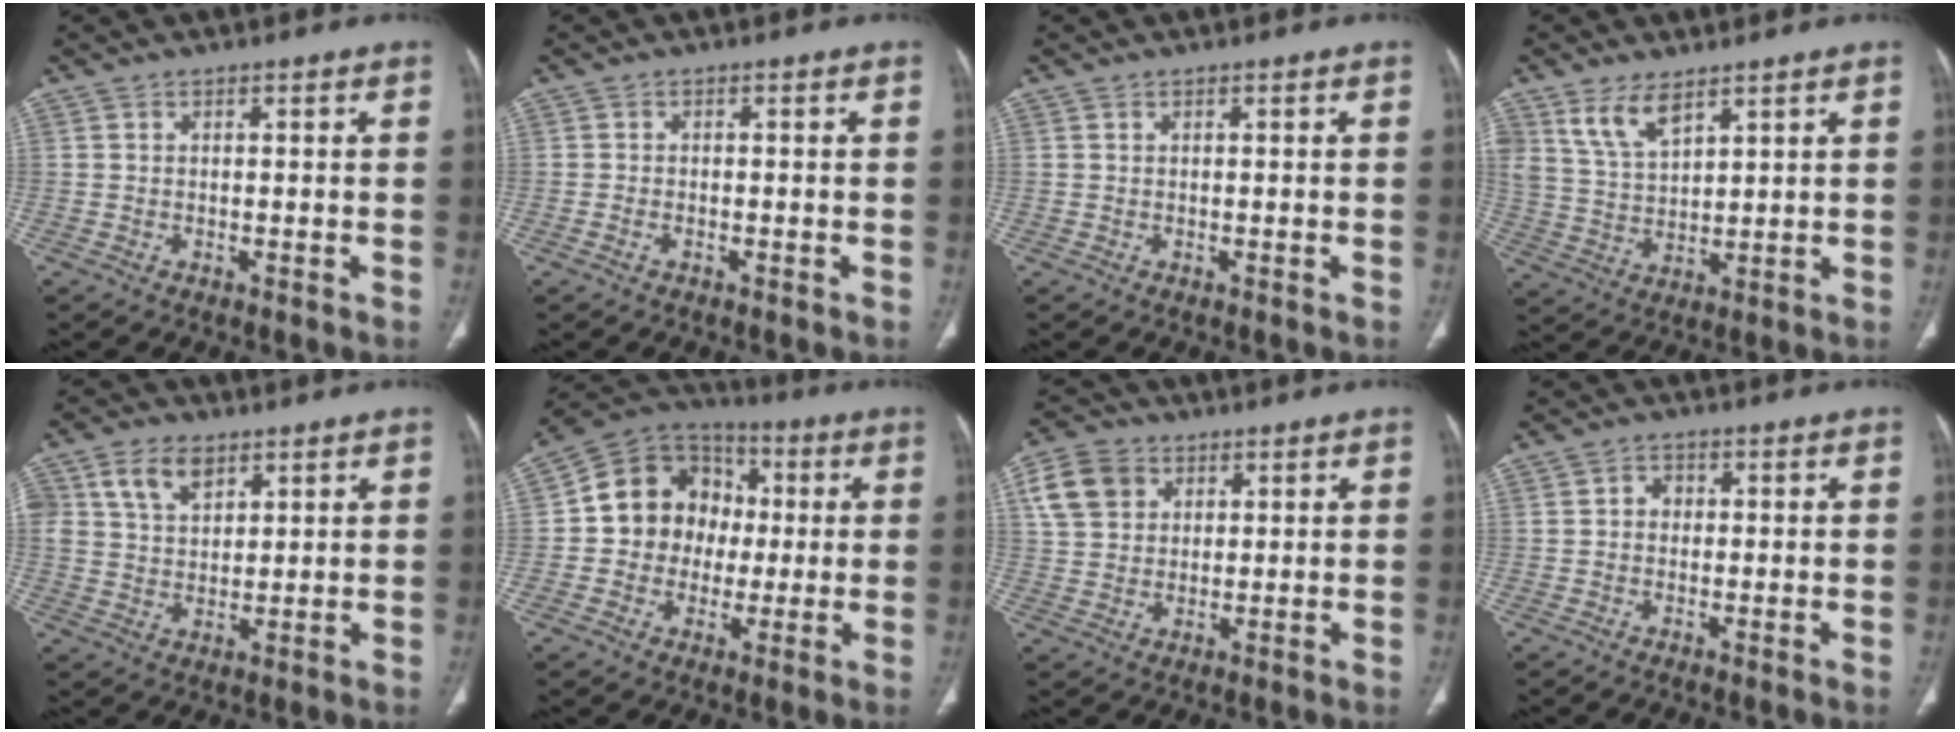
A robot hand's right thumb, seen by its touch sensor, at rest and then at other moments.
{"total": 1.1, "force": [-0.6, 0.6, 0.7], "torque": [-0.018, 0.004, -0.011]}
{"total": 0.0}
{"total": 7.2, "force": [4.8, 3.3, 4.2], "torque": [-0.073, -0.024, 0.103]}
{"total": 7.9, "force": [4.2, 5.0, 4.5], "torque": [-0.068, -0.013, 0.081]}
{"total": 14.6, "force": [0.3, 12.9, 6.8], "torque": [-0.070, 0.029, -0.003]}
{"total": 8.8, "force": [3.4, 6.9, 4.2], "torque": [-0.064, 0.000, 0.065]}
{"total": 2.1, "force": [0.0, 1.9, 1.0], "torque": [-0.002, 0.007, -0.005]}